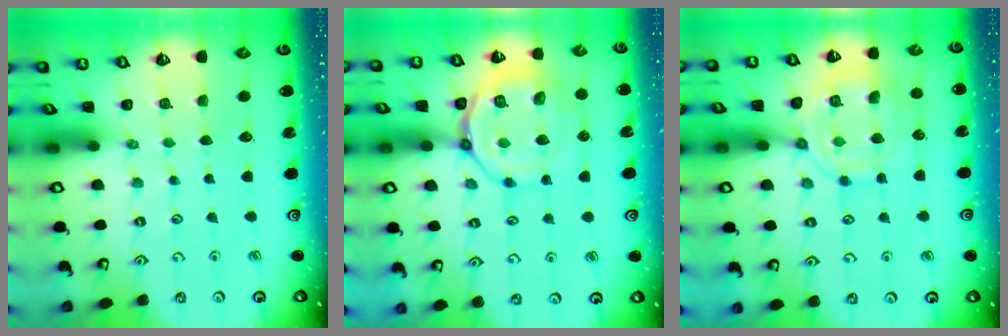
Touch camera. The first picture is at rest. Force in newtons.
{"total": 12.6, "press": 12.5, "slide": 1.4}
{"total": 14.2, "press": 14.1, "slide": 1.3}